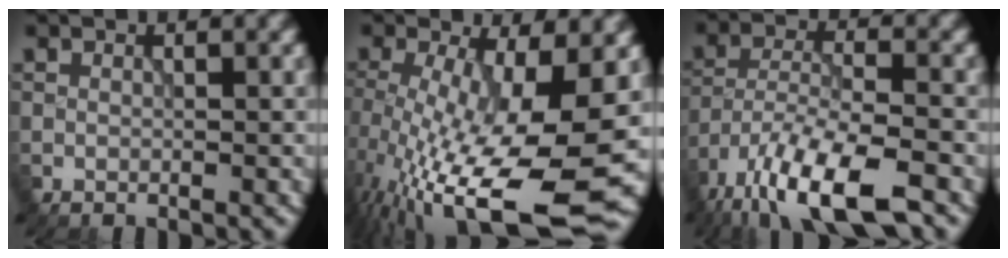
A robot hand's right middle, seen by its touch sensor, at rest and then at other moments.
{"total": 14.5, "force": [-3.3, 4.5, 13.4], "torque": [-0.238, -0.022, -0.043]}
{"total": 10.8, "force": [-7.4, 3.2, 7.1], "torque": [-0.134, -0.008, -0.137]}